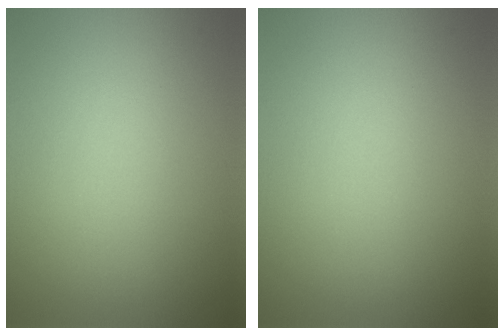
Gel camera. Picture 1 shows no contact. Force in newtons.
{"total": 0.0}